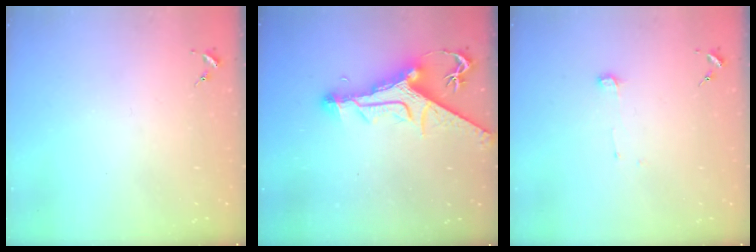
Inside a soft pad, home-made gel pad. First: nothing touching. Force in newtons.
{"total": 14.2, "press": 14.1, "slide": 1.7}
{"total": 4.0, "press": 4.0, "slide": 0.4}